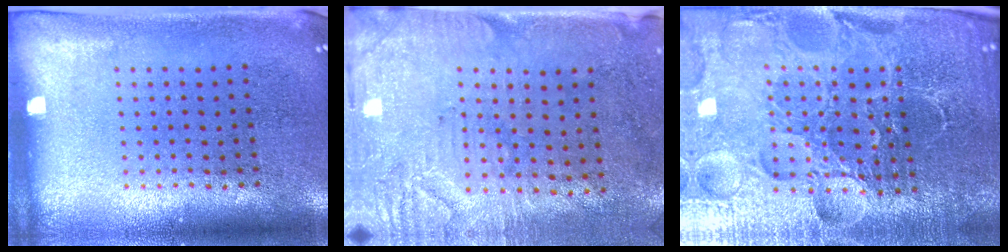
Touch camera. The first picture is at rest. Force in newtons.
{"total": 3.0, "press": 2.5, "slide": 1.7}
{"total": 6.2, "press": 5.6, "slide": 2.7}